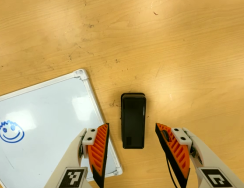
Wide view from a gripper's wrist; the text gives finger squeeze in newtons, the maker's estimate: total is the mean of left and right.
{"total": 0.0}